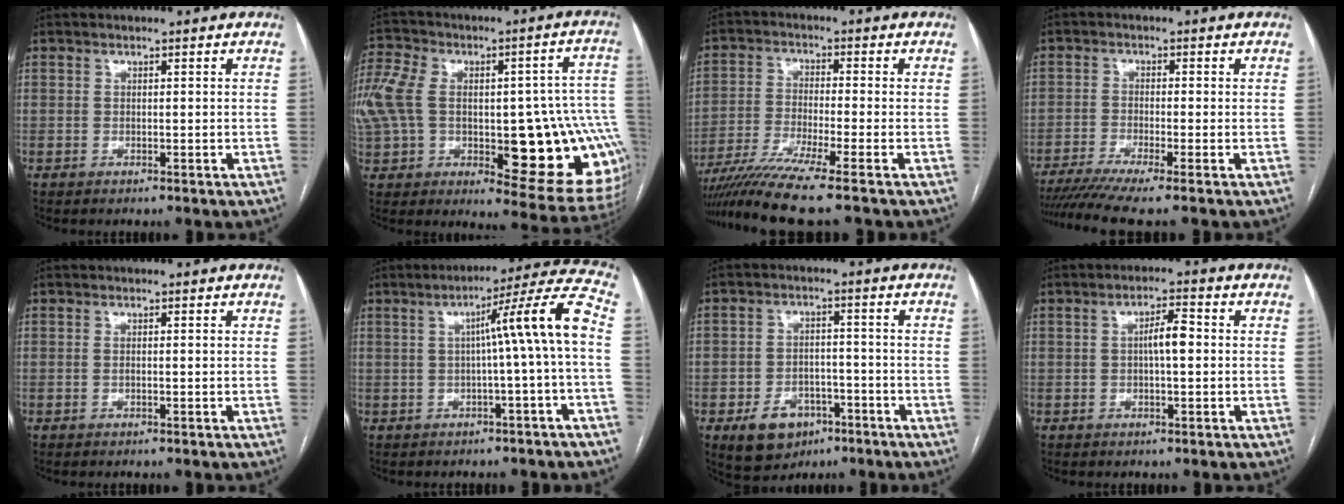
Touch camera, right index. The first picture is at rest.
{"total": 30.8, "force": [-2.4, 12.7, 28.0], "torque": [-0.441, 0.053, -0.004]}
{"total": 10.2, "force": [-8.0, -1.9, 6.0], "torque": [-0.106, -0.031, -0.139]}
{"total": 8.6, "force": [-6.9, -1.1, 5.0], "torque": [-0.077, -0.014, -0.111]}
{"total": 0.7, "force": [0.2, 0.2, 0.6], "torque": [-0.015, 0.002, 0.006]}
{"total": 10.6, "force": [-0.2, -1.5, 10.5], "torque": [-0.141, 0.023, -0.004]}
{"total": 8.0, "force": [-4.2, 5.6, 3.9], "torque": [-0.069, 0.006, -0.059]}
{"total": 4.0, "force": [0.1, 0.8, 3.9], "torque": [-0.068, 0.010, 0.001]}